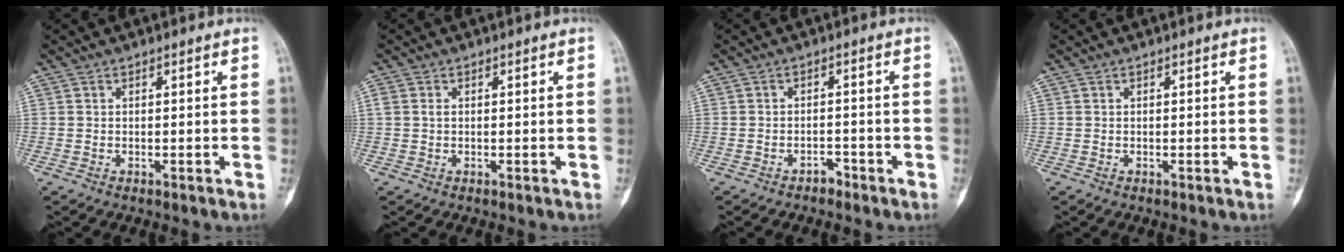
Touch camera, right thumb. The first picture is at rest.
{"total": 0.9, "force": [0.2, 0.6, 0.6], "torque": [-0.012, 0.003, 0.003]}
{"total": 1.9, "force": [-1.5, 1.0, 0.5], "torque": [-0.005, 0.012, -0.023]}
{"total": 0.0}